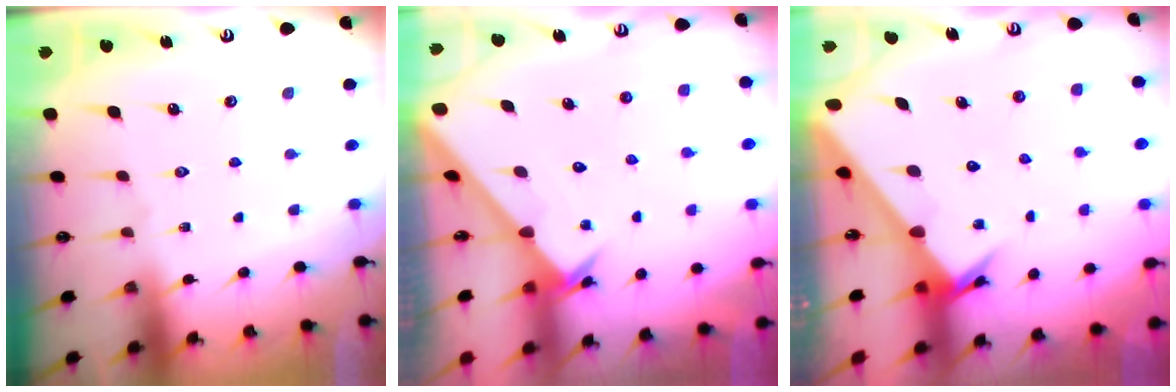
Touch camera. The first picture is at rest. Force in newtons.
{"total": 2.7, "press": 2.6, "slide": 0.2}
{"total": 2.4, "press": 2.4, "slide": 0.2}